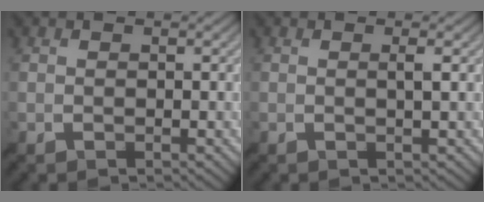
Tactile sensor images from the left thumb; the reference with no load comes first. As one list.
[{"total": 1.5, "force": [0.3, -0.1, 1.5], "torque": [-0.032, 0.009, -0.001]}]